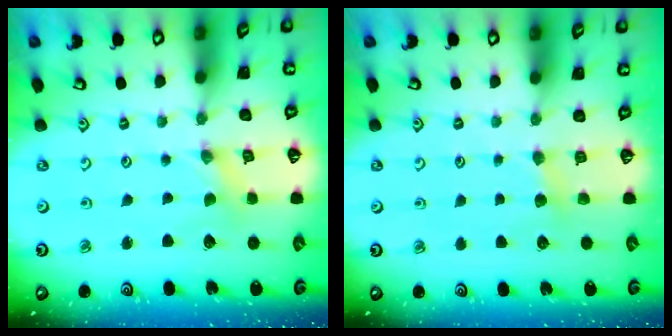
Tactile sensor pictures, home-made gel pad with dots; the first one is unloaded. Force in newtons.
{"total": 3.3, "press": 3.3, "slide": 0.4}